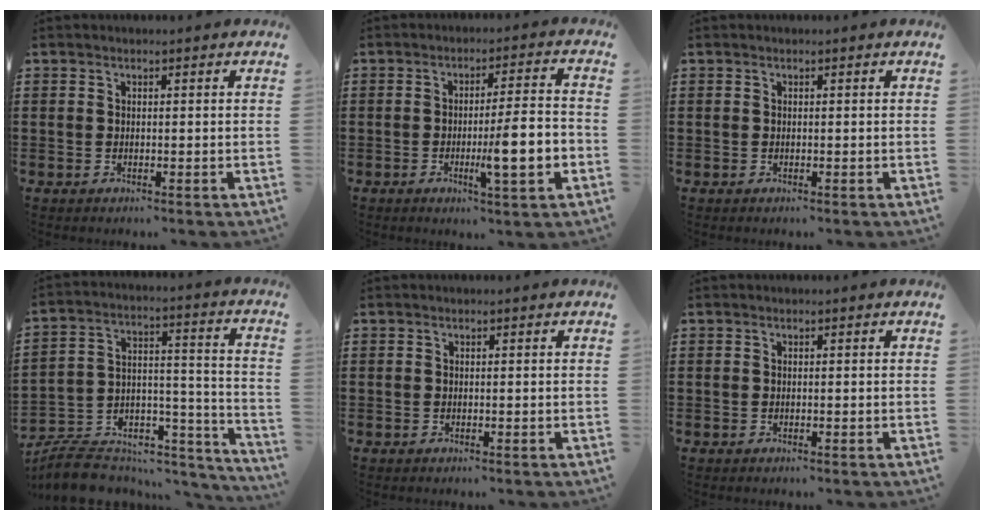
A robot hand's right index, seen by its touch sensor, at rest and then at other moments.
{"total": 8.7, "force": [-2.4, 0.9, 8.3], "torque": [-0.126, -0.008, -0.040]}
{"total": 0.0}
{"total": 7.1, "force": [-6.3, 2.9, 1.7], "torque": [-0.035, 0.004, -0.120]}
{"total": 0.0}
{"total": 0.0}